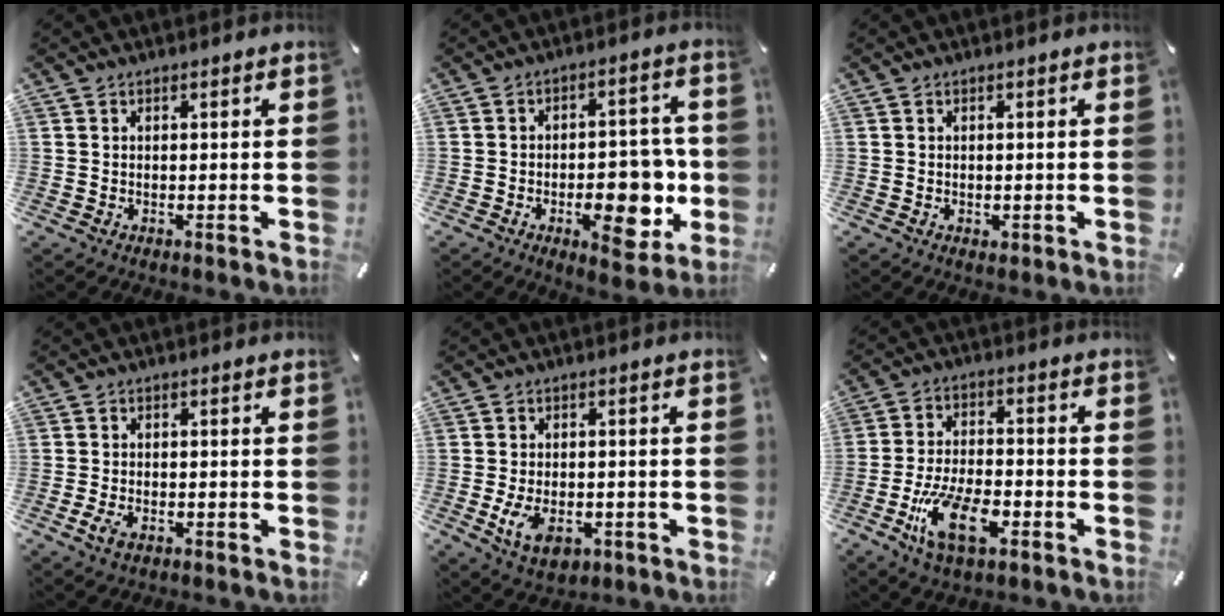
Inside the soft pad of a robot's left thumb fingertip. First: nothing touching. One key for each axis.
{"total": 14.5, "fx": -3.7, "fy": 8.0, "fz": 11.6, "tx": -0.133, "ty": 0.009, "tz": -0.053}
{"total": 0.7, "fx": -0.1, "fy": 0.6, "fz": 0.4, "tx": -0.008, "ty": 0.000, "tz": -0.001}
{"total": 2.9, "fx": -1.3, "fy": 1.6, "fz": 2.0, "tx": -0.049, "ty": -0.002, "tz": -0.026}
{"total": 7.0, "fx": -2.3, "fy": 4.3, "fz": 5.1, "tx": -0.113, "ty": 0.002, "tz": -0.041}
{"total": 13.3, "fx": -6.1, "fy": 6.3, "fz": 10.0, "tx": -0.214, "ty": 0.012, "tz": -0.110}